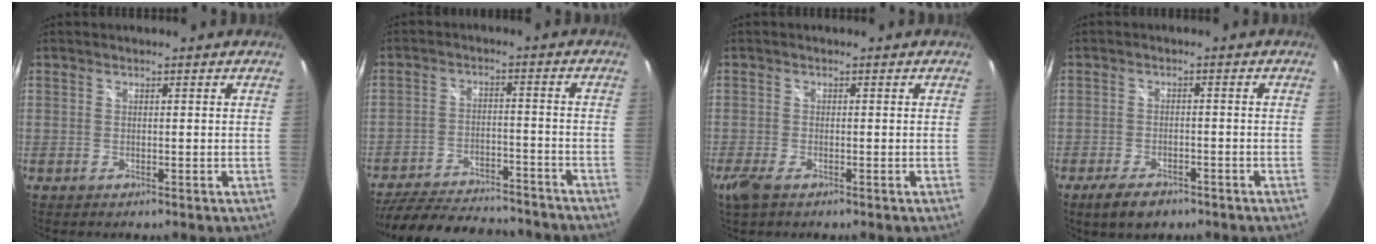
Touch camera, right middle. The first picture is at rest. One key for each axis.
{"total": 23.1, "fx": -19.8, "fy": 6.5, "fz": 9.9, "tx": -0.201, "ty": -0.012, "tz": -0.274}
{"total": 3.2, "fx": -2.0, "fy": 1.1, "fz": 2.2, "tx": -0.051, "ty": -0.010, "tz": -0.039}
{"total": 5.9, "fx": -4.2, "fy": 2.5, "fz": 3.3, "tx": -0.080, "ty": -0.009, "tz": -0.069}